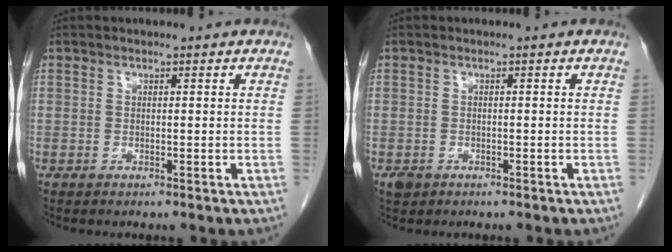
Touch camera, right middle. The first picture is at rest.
{"total": 1.4, "force": [-0.7, 1.1, 0.5], "torque": [-0.011, 0.002, -0.007]}